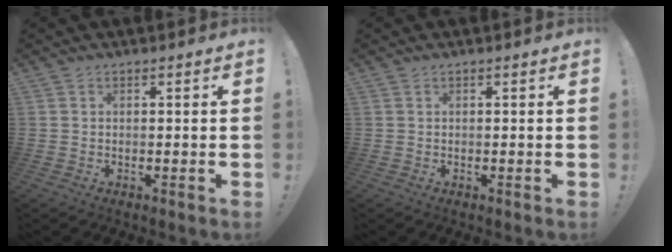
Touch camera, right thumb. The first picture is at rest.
{"total": 0.0}